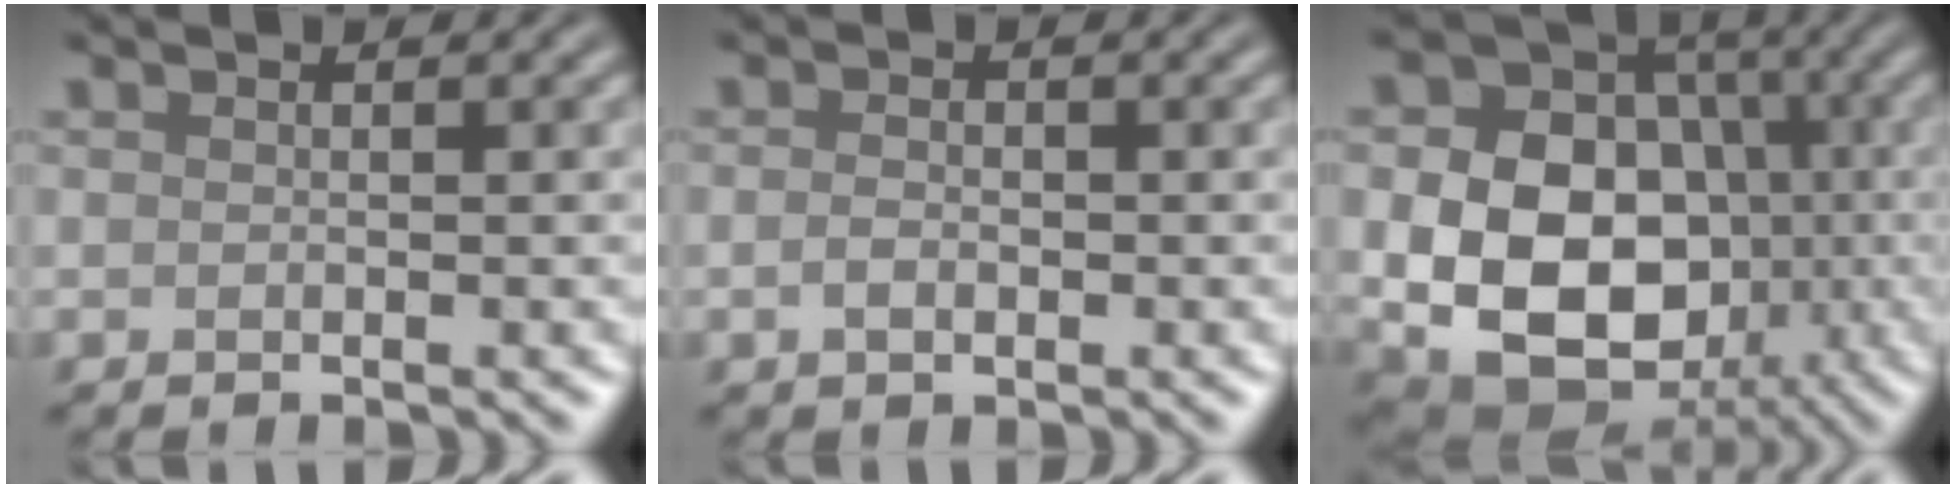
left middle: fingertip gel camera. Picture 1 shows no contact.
{"total": 1.4, "force": [-0.4, 0.9, 1.0], "torque": [-0.019, 0.001, -0.010]}
{"total": 12.9, "force": [-2.0, 9.7, 8.2], "torque": [-0.136, -0.017, -0.037]}